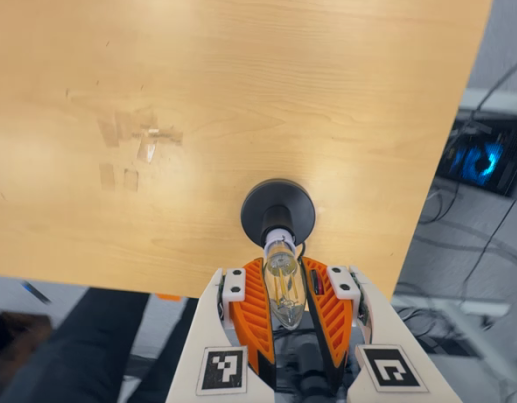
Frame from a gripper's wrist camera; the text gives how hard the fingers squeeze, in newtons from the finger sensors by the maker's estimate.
{"total": 11.6, "left": 11.8, "right": 11.5}